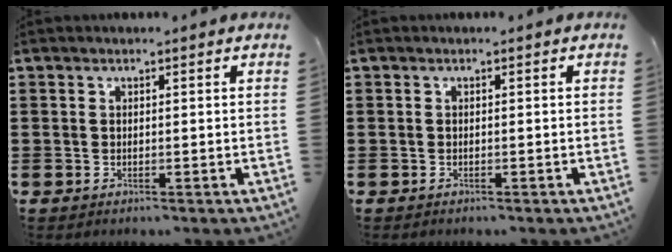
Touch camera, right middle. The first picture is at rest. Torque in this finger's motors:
{"motor_torque": [-0.15, -0.14, 0.02, 0.00]}